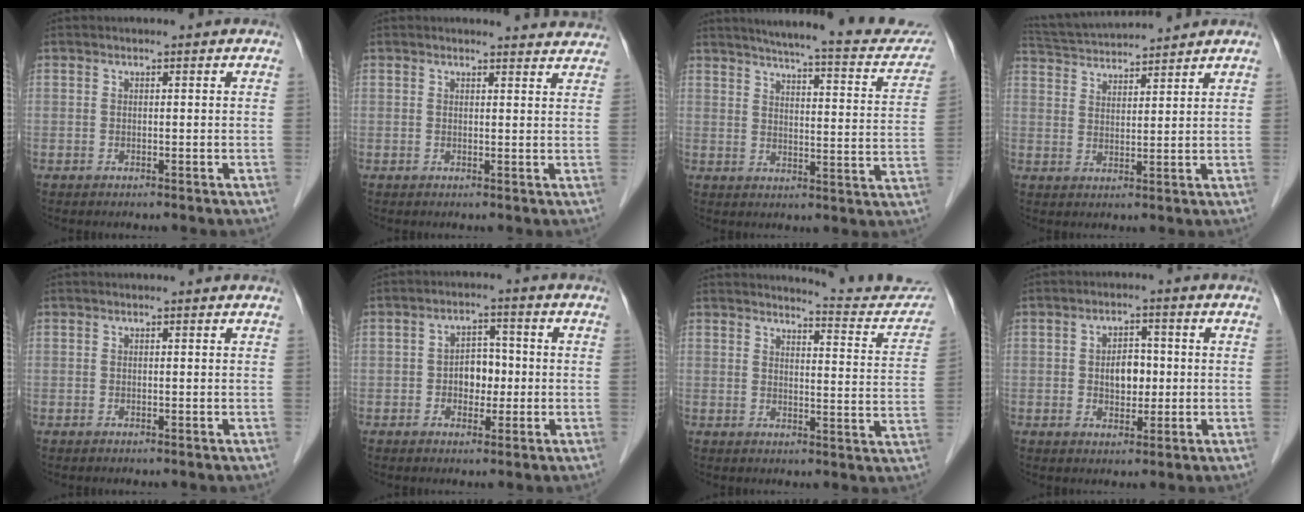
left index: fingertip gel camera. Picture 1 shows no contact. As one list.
[{"total": 6.0, "force": [5.9, 0.8, 0.4], "torque": [0.009, -0.014, 0.043]}, {"total": 22.1, "force": [19.7, 3.1, 9.5], "torque": [-0.122, -0.037, 0.232]}, {"total": 10.2, "force": [9.8, 0.4, 2.8], "torque": [-0.065, 0.028, 0.165]}, {"total": 0.6, "force": [0.6, 0.1, 0.2], "torque": [-0.007, 0.006, 0.006]}, {"total": 4.5, "force": [-0.8, 3.1, 3.1], "torque": [-0.050, 0.012, -0.014]}, {"total": 12.3, "force": [12.1, 1.1, 2.0], "torque": [-0.007, -0.058, 0.121]}, {"total": 4.4, "force": [-0.2, 2.9, 3.3], "torque": [-0.054, 0.007, 0.000]}]